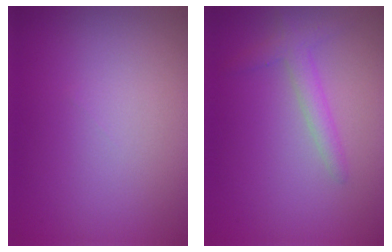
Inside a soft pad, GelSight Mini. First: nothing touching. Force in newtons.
{"total": 2.0, "press": 2.0, "slide": 0.1}